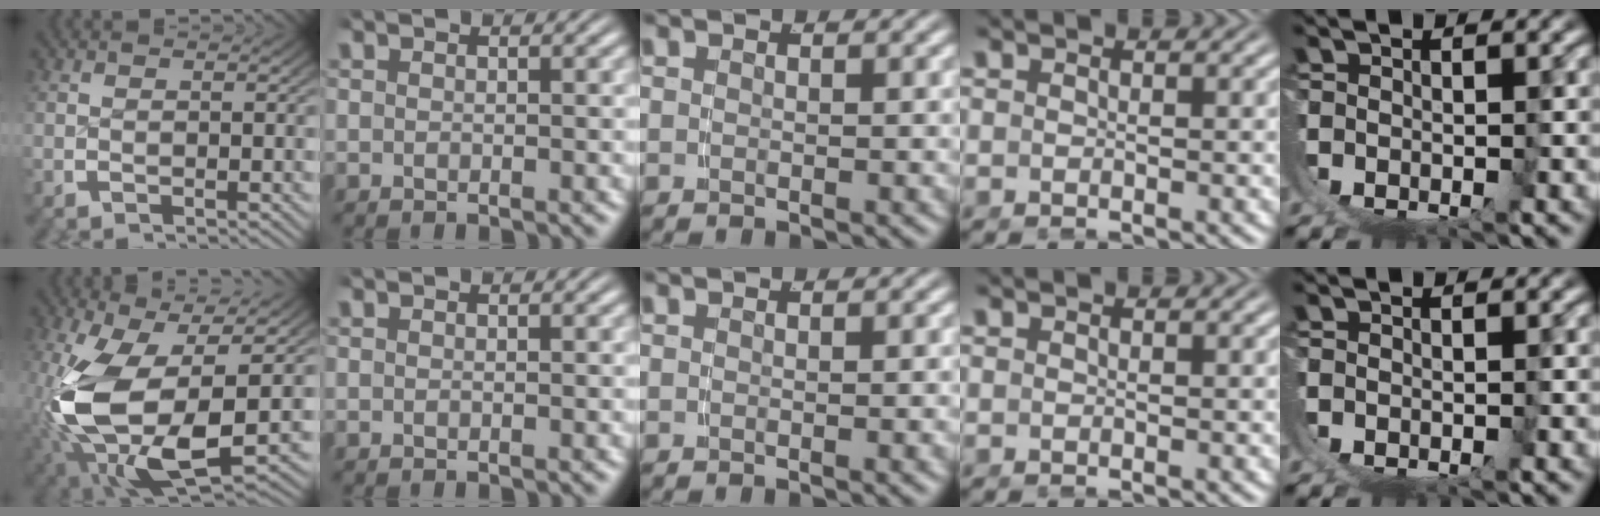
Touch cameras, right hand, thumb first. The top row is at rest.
{"thumb": {"total": 16.1, "force": [-1.5, 9.5, 12.9], "torque": [-0.309, -0.067, 0.013]}}